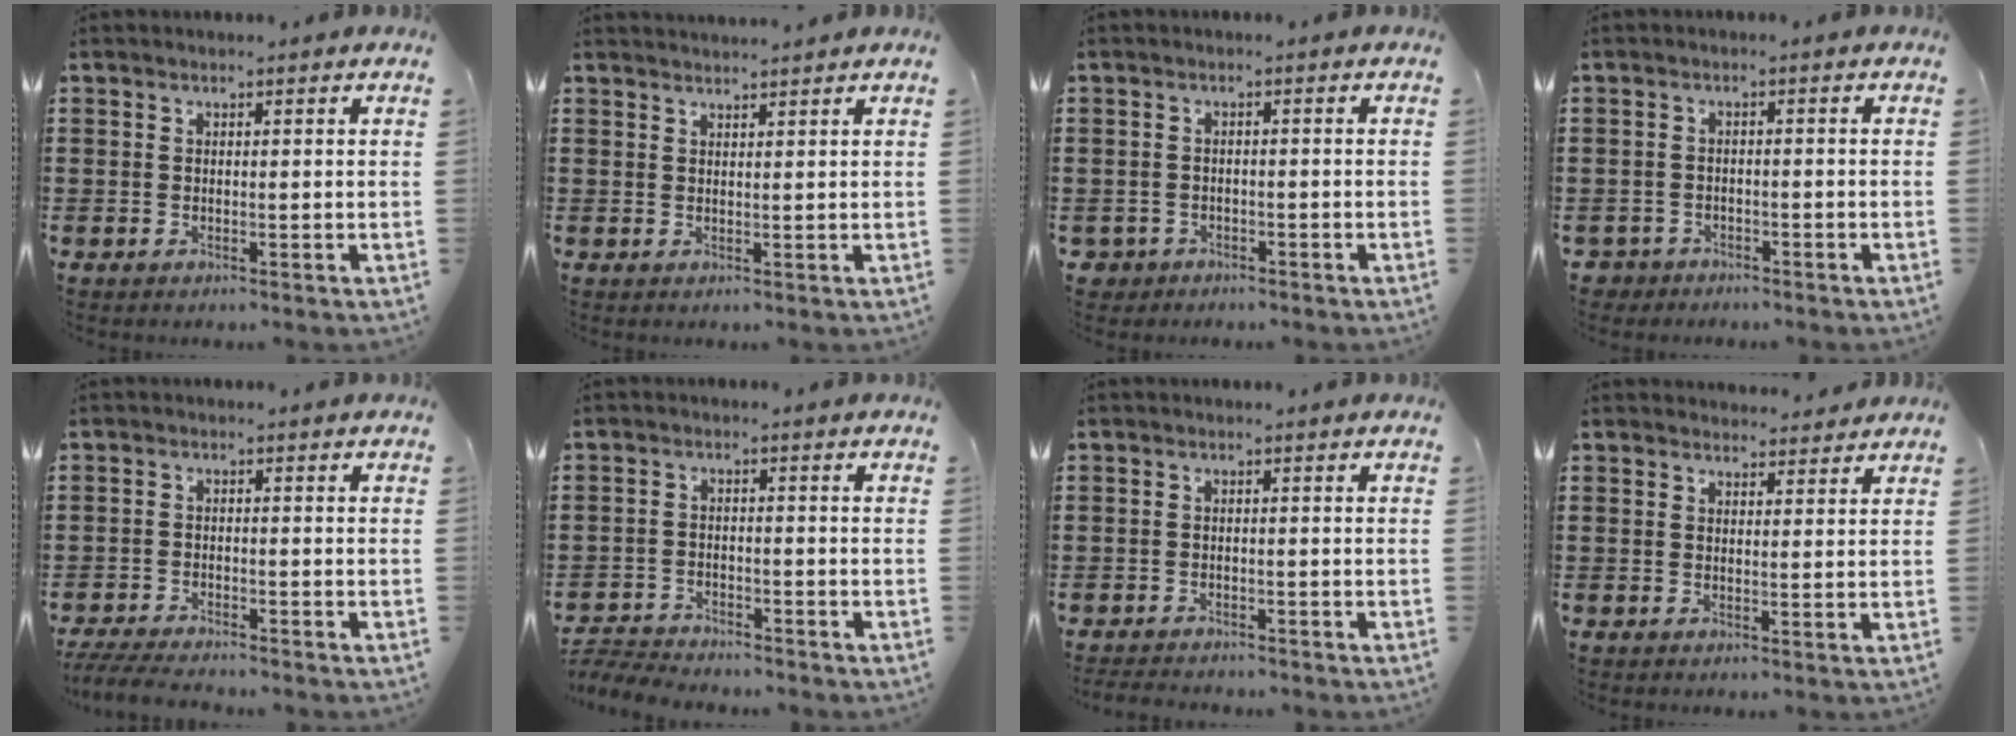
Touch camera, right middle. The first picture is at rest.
{"total": 1.5, "force": [1.5, -0.1, 0.1], "torque": [-0.005, 0.001, 0.030]}
{"total": 1.9, "force": [-1.6, 1.0, -0.1], "torque": [-0.006, 0.001, -0.037]}
{"total": 2.2, "force": [-2.0, 0.9, -0.2], "torque": [-0.005, 0.000, -0.047]}
{"total": 3.7, "force": [-3.5, 0.4, 1.0], "torque": [-0.030, -0.006, -0.076]}
{"total": 4.3, "force": [-4.2, 0.7, 0.3], "torque": [-0.020, 0.001, -0.093]}
{"total": 1.8, "force": [-1.7, 0.3, 0.0], "torque": [-0.005, 0.000, -0.039]}
{"total": 2.3, "force": [2.2, 0.6, 0.0], "torque": [0.002, -0.002, 0.041]}